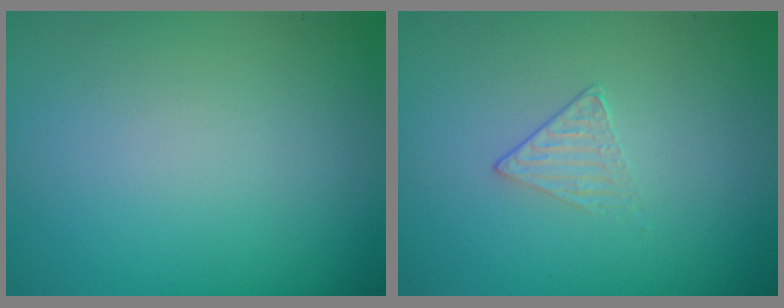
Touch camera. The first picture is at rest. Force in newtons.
{"total": 1.1, "press": 0.5, "slide": 1.0}